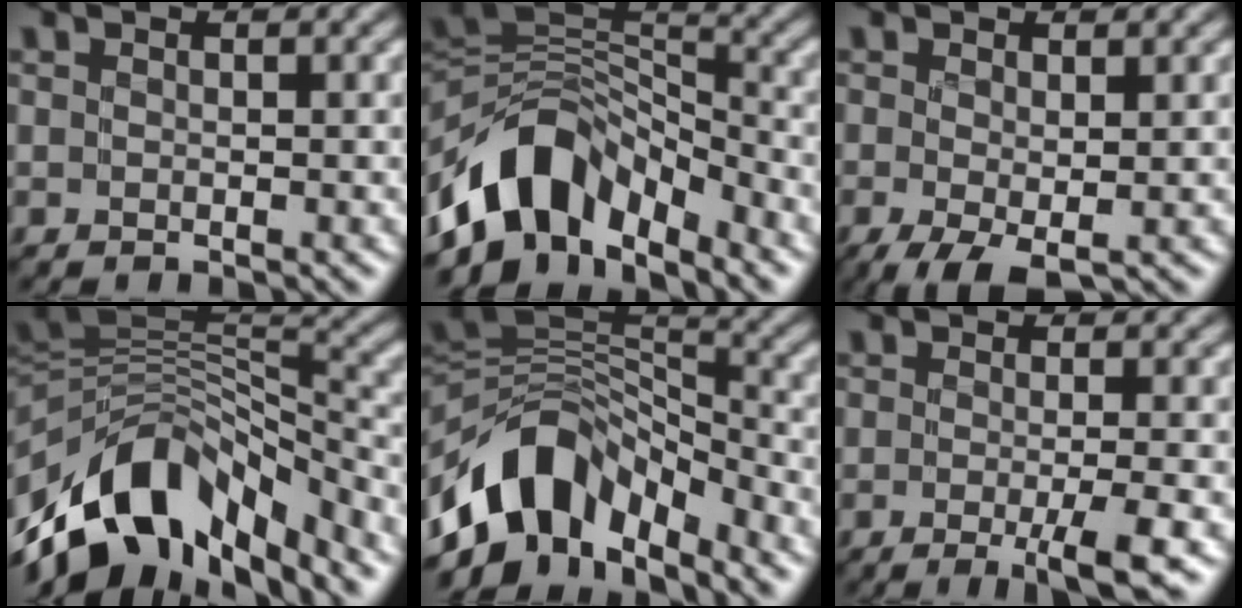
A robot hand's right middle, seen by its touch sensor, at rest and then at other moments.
{"total": 9.2, "force": [-6.0, 5.2, 4.7], "torque": [-0.073, 0.011, -0.115]}
{"total": 3.7, "force": [-1.2, 1.9, 2.9], "torque": [-0.072, -0.010, -0.019]}
{"total": 12.4, "force": [-7.4, 6.7, 7.4], "torque": [-0.139, 0.021, -0.140]}
{"total": 9.7, "force": [-6.1, 5.6, 5.1], "torque": [-0.077, 0.011, -0.117]}
{"total": 4.8, "force": [-1.6, 1.2, 4.4], "torque": [-0.065, -0.013, -0.027]}